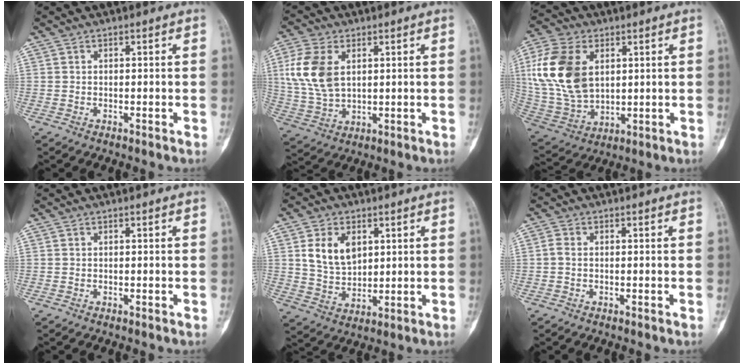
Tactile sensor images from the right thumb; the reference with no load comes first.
{"total": 11.6, "force": [2.9, 7.1, 8.6], "torque": [-0.182, -0.005, 0.064]}
{"total": 18.1, "force": [4.0, 11.7, 13.2], "torque": [-0.269, -0.008, 0.086]}
{"total": 0.0}
{"total": 8.9, "force": [3.0, 6.0, 5.8], "torque": [-0.087, -0.016, 0.065]}
{"total": 1.5, "force": [-0.1, 1.0, 1.1], "torque": [-0.024, 0.002, -0.004]}